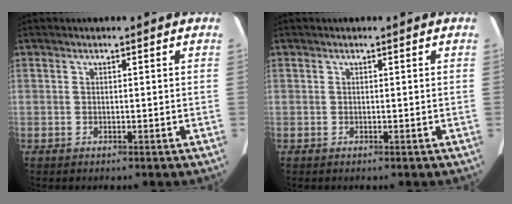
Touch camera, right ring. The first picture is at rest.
{"total": 0.0}